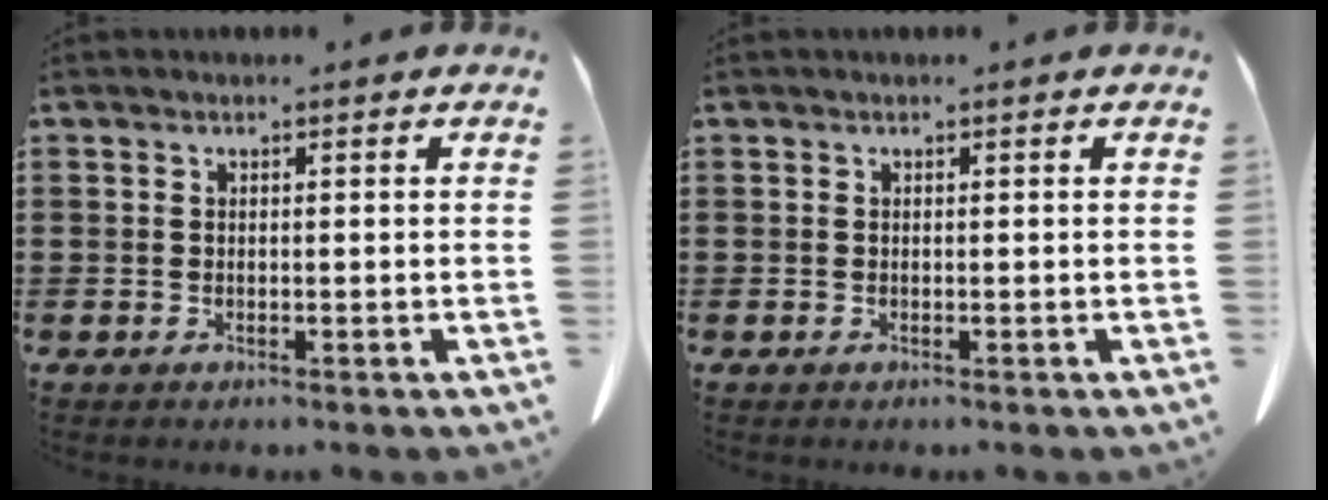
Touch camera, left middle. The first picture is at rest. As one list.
[{"total": 0.0}]